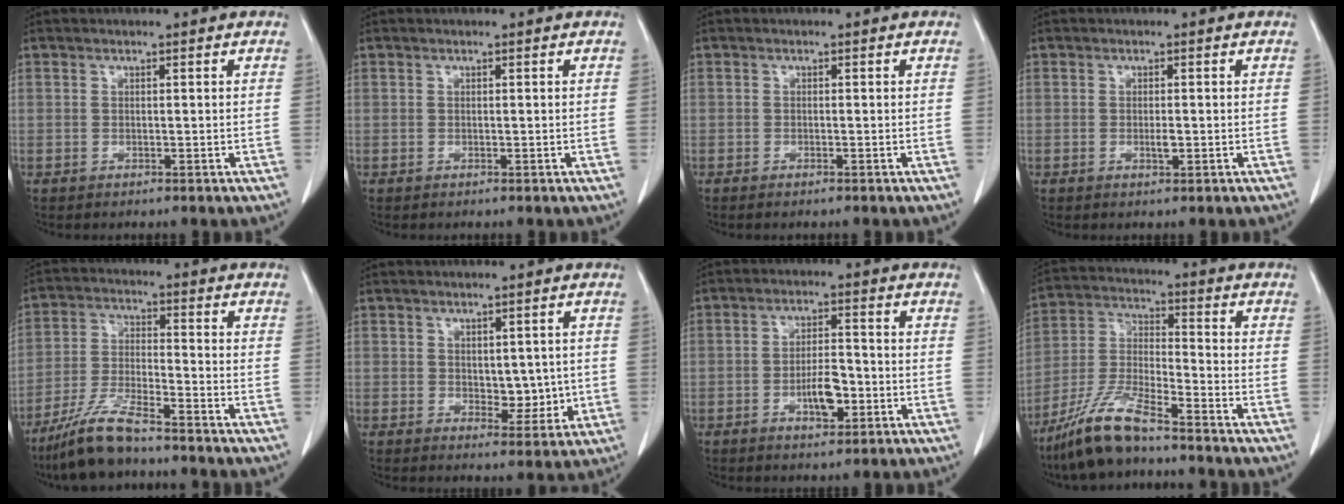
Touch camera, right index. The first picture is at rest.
{"total": 0.0}
{"total": 1.0, "force": [-0.8, 0.1, 0.6], "torque": [-0.014, -0.003, -0.010]}
{"total": 1.3, "force": [-0.2, 0.4, 1.2], "torque": [-0.024, -0.002, -0.003]}
{"total": 9.3, "force": [-7.6, 1.1, 5.3], "torque": [-0.112, -0.024, -0.147]}
{"total": 4.8, "force": [0.1, 2.7, 3.9], "torque": [-0.046, -0.005, 0.011]}
{"total": 5.6, "force": [-1.9, 2.1, 4.9], "torque": [-0.087, 0.002, -0.029]}
{"total": 11.1, "force": [-8.6, 1.4, 6.8], "torque": [-0.146, -0.019, -0.170]}